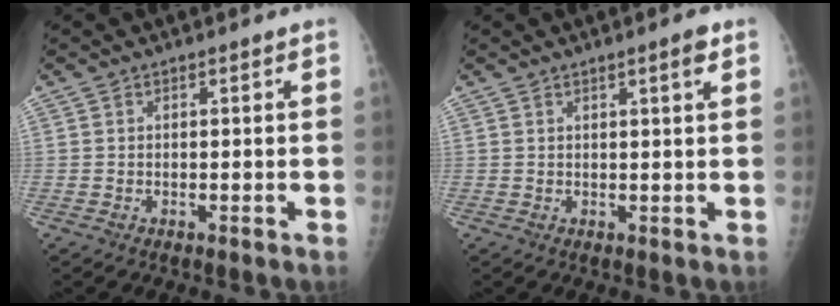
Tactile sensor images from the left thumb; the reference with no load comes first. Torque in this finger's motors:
{"motor_torque": [-0.24, 0.25, -0.04, -0.08, 0.05]}